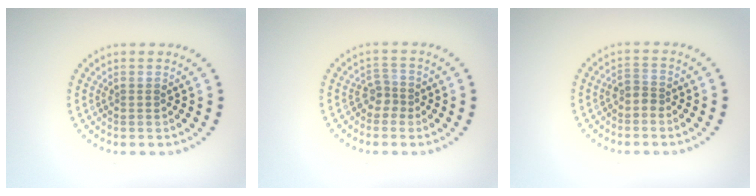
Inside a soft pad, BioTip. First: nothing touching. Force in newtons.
{"total": 1.8, "press": 1.3, "slide": 1.2}
{"total": 1.5, "press": 1.1, "slide": 1.0}